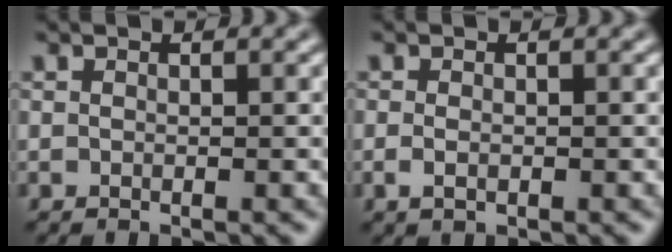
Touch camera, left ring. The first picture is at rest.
{"total": 1.3, "force": [-0.3, 0.8, 1.0], "torque": [-0.020, -0.001, -0.007]}